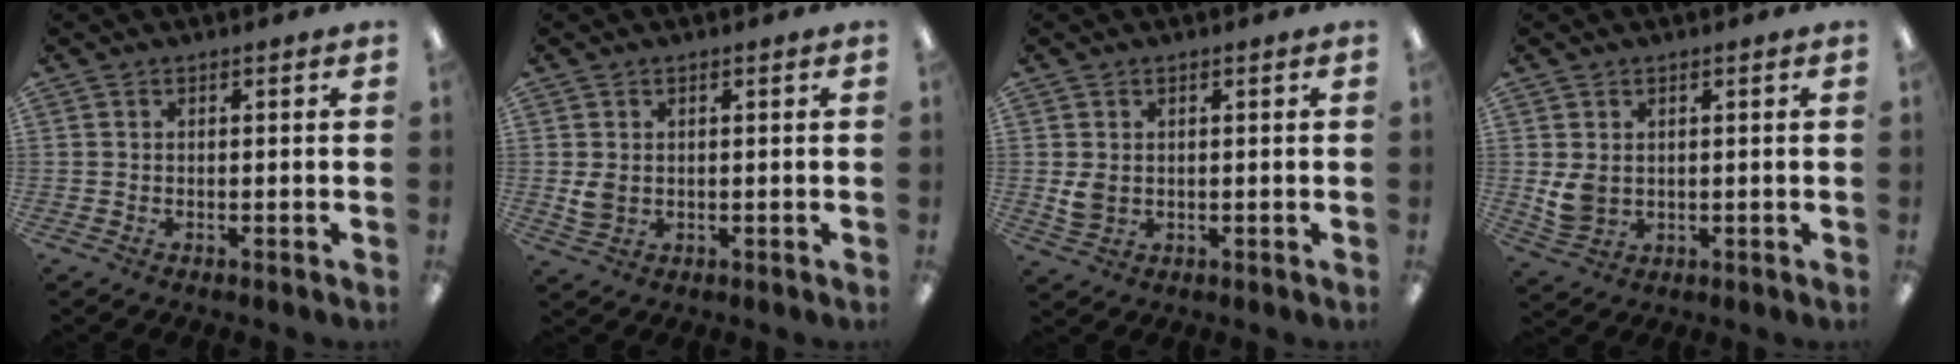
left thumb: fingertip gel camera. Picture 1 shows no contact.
{"total": 3.2, "force": [0.6, 2.4, 2.0], "torque": [-0.023, -0.002, 0.008]}
{"total": 3.3, "force": [0.6, 2.5, 2.1], "torque": [-0.040, -0.002, 0.009]}
{"total": 4.8, "force": [1.1, 3.6, 3.0], "torque": [-0.062, -0.002, 0.022]}